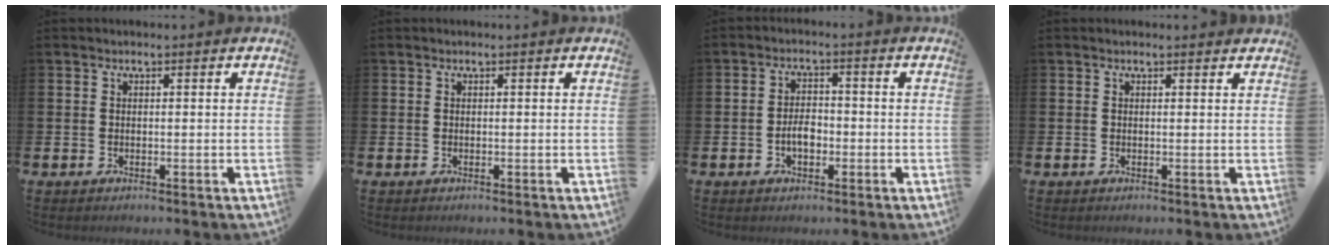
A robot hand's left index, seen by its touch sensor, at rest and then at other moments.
{"total": 0.0}
{"total": 3.2, "force": [-0.9, 1.9, 2.4], "torque": [-0.037, 0.002, -0.020]}
{"total": 0.0}